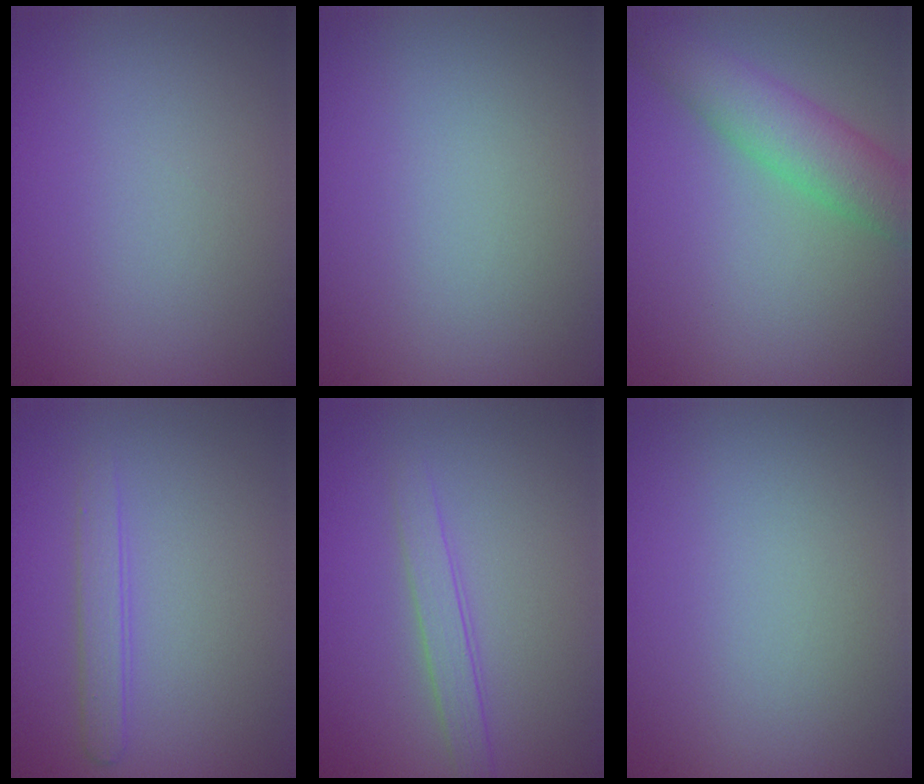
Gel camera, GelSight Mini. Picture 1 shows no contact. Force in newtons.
{"total": 0.0}
{"total": 5.2, "press": 5.2, "slide": 0.3}
{"total": 1.6, "press": 1.6, "slide": 0.1}
{"total": 1.7, "press": 1.7, "slide": 0.1}
{"total": 0.0}